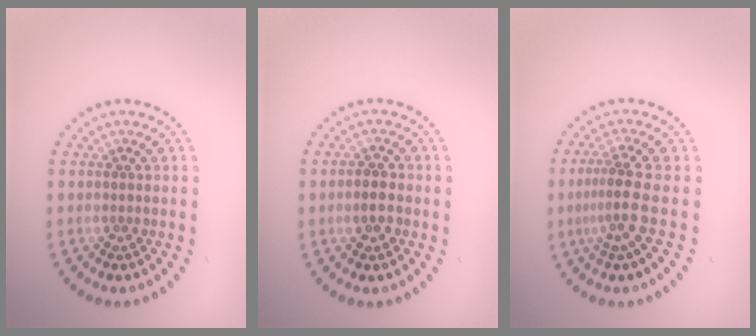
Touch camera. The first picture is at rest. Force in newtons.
{"total": 2.0, "press": 2.0, "slide": 0.4}
{"total": 2.9, "press": 2.2, "slide": 1.9}